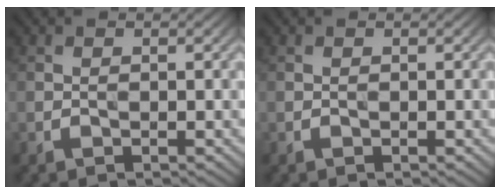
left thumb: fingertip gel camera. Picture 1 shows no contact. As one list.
[{"total": 0.0}]